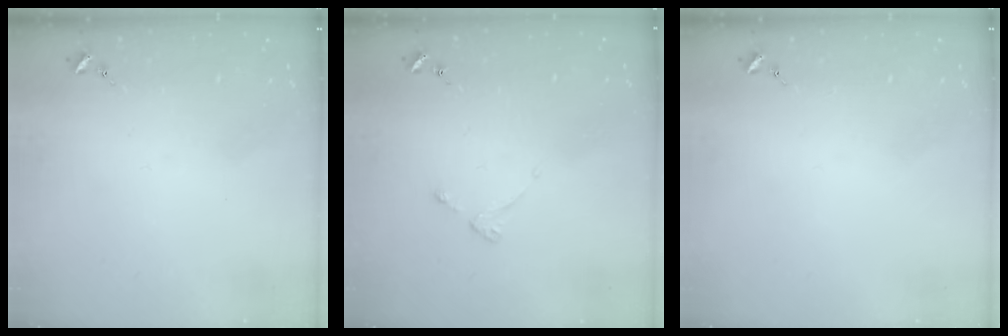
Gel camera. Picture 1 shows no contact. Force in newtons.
{"total": 2.7, "press": 2.6, "slide": 0.5}
{"total": 0.0}